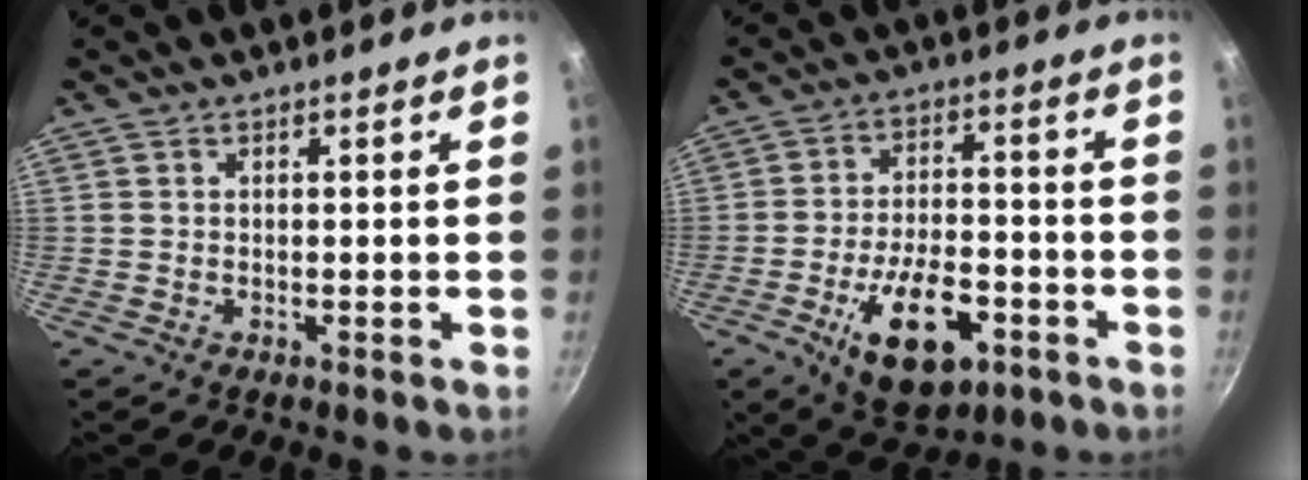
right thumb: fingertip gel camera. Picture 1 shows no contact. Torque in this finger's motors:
{"motor_torque": [0.64, 0.42, 1.41, -0.70, 0.12]}